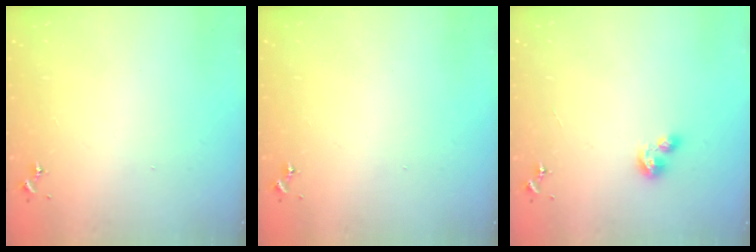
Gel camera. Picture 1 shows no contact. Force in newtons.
{"total": 0.0}
{"total": 6.1, "press": 6.1, "slide": 0.8}